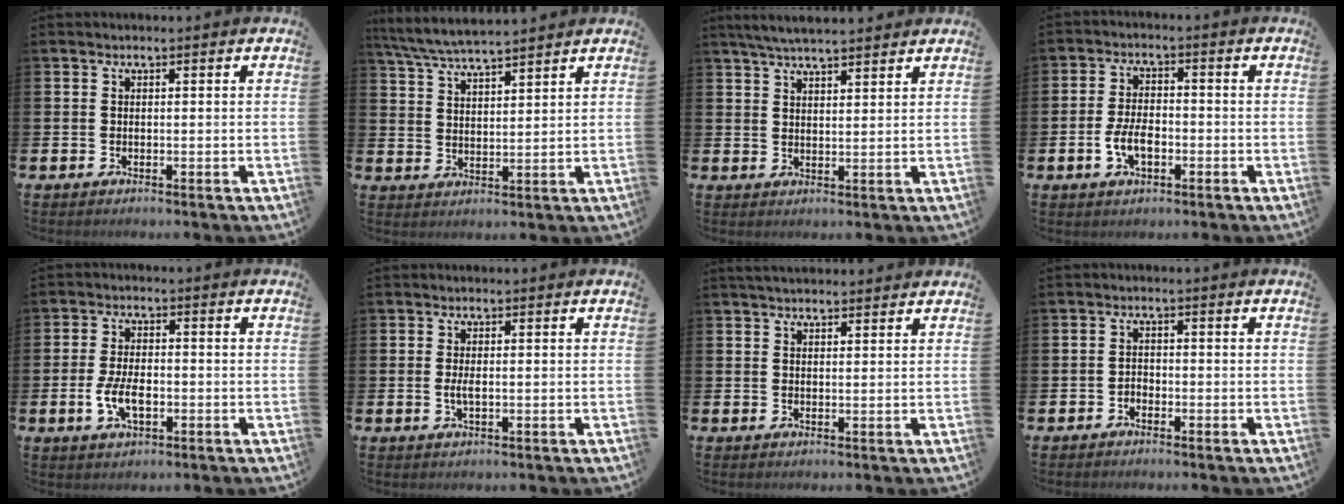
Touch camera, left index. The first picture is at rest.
{"total": 5.9, "force": [5.7, 0.4, 1.6], "torque": [-0.052, -0.025, 0.103]}
{"total": 5.0, "force": [4.7, 0.5, 1.4], "torque": [-0.036, -0.012, 0.087]}
{"total": 4.5, "force": [-1.3, 2.5, 3.5], "torque": [-0.065, 0.004, -0.026]}
{"total": 4.7, "force": [-1.1, 2.4, 3.8], "torque": [-0.071, 0.004, -0.020]}
{"total": 1.6, "force": [-0.1, 0.6, 1.5], "torque": [-0.026, 0.001, -0.004]}
{"total": 2.6, "force": [2.5, 0.5, 0.3], "torque": [-0.008, -0.007, 0.046]}
{"total": 1.2, "force": [-0.9, 0.7, 0.1], "torque": [-0.001, 0.002, -0.021]}